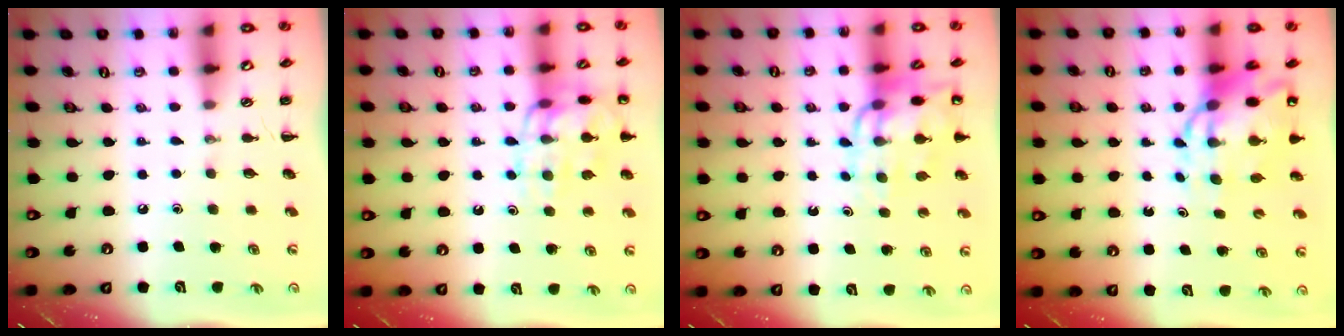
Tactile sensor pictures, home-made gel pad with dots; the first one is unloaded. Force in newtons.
{"total": 14.5, "press": 14.4, "slide": 1.3}
{"total": 12.5, "press": 12.2, "slide": 2.5}
{"total": 10.6, "press": 10.2, "slide": 2.6}